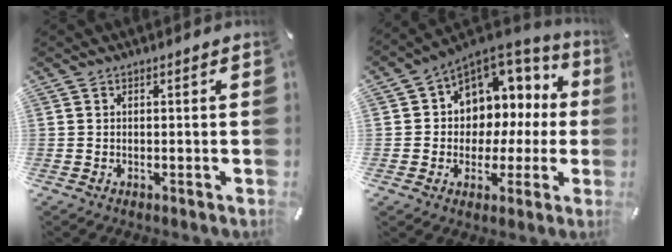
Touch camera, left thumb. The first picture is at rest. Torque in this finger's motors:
{"motor_torque": [0.72, 0.89, 1.07, 0.44, 0.12]}